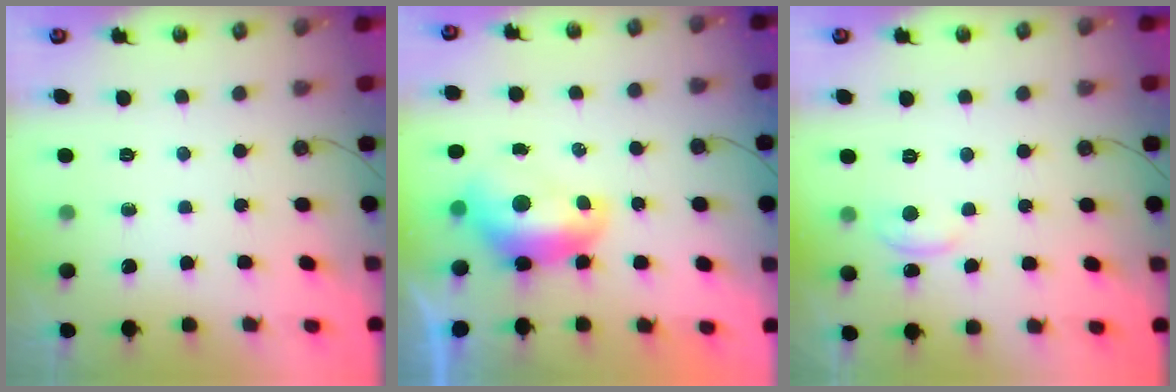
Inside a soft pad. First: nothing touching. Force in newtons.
{"total": 1.7, "press": 1.6, "slide": 0.6}
{"total": 1.9, "press": 1.9, "slide": 0.2}